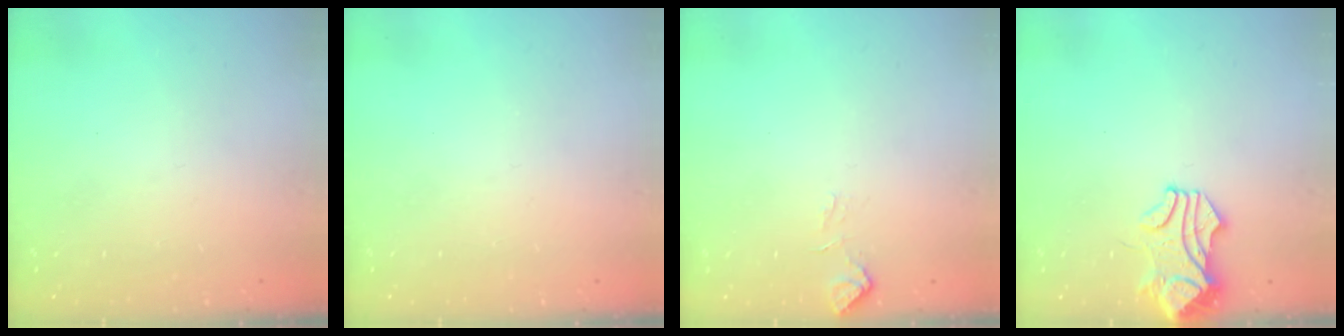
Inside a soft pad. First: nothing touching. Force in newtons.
{"total": 0.0}
{"total": 2.3, "press": 2.2, "slide": 0.6}
{"total": 1.9, "press": 1.8, "slide": 0.8}